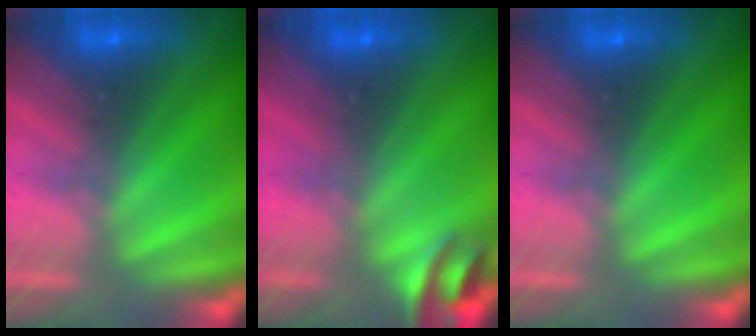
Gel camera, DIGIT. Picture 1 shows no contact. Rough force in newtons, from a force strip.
{"total": 2.8}
{"total": 0.0}